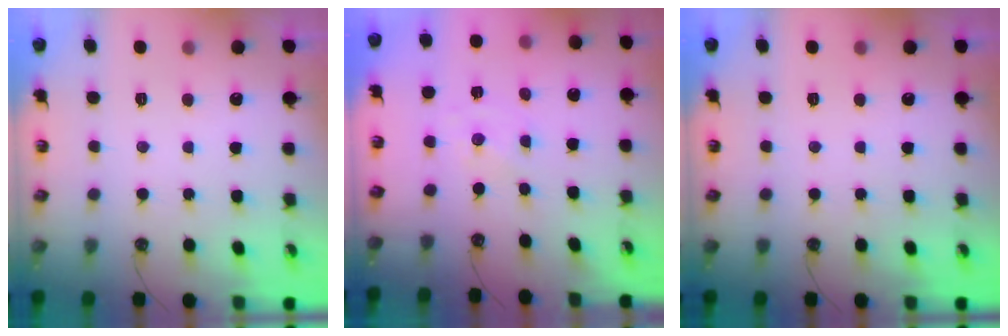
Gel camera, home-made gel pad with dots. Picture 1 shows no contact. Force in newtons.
{"total": 0.0}
{"total": 0.0}